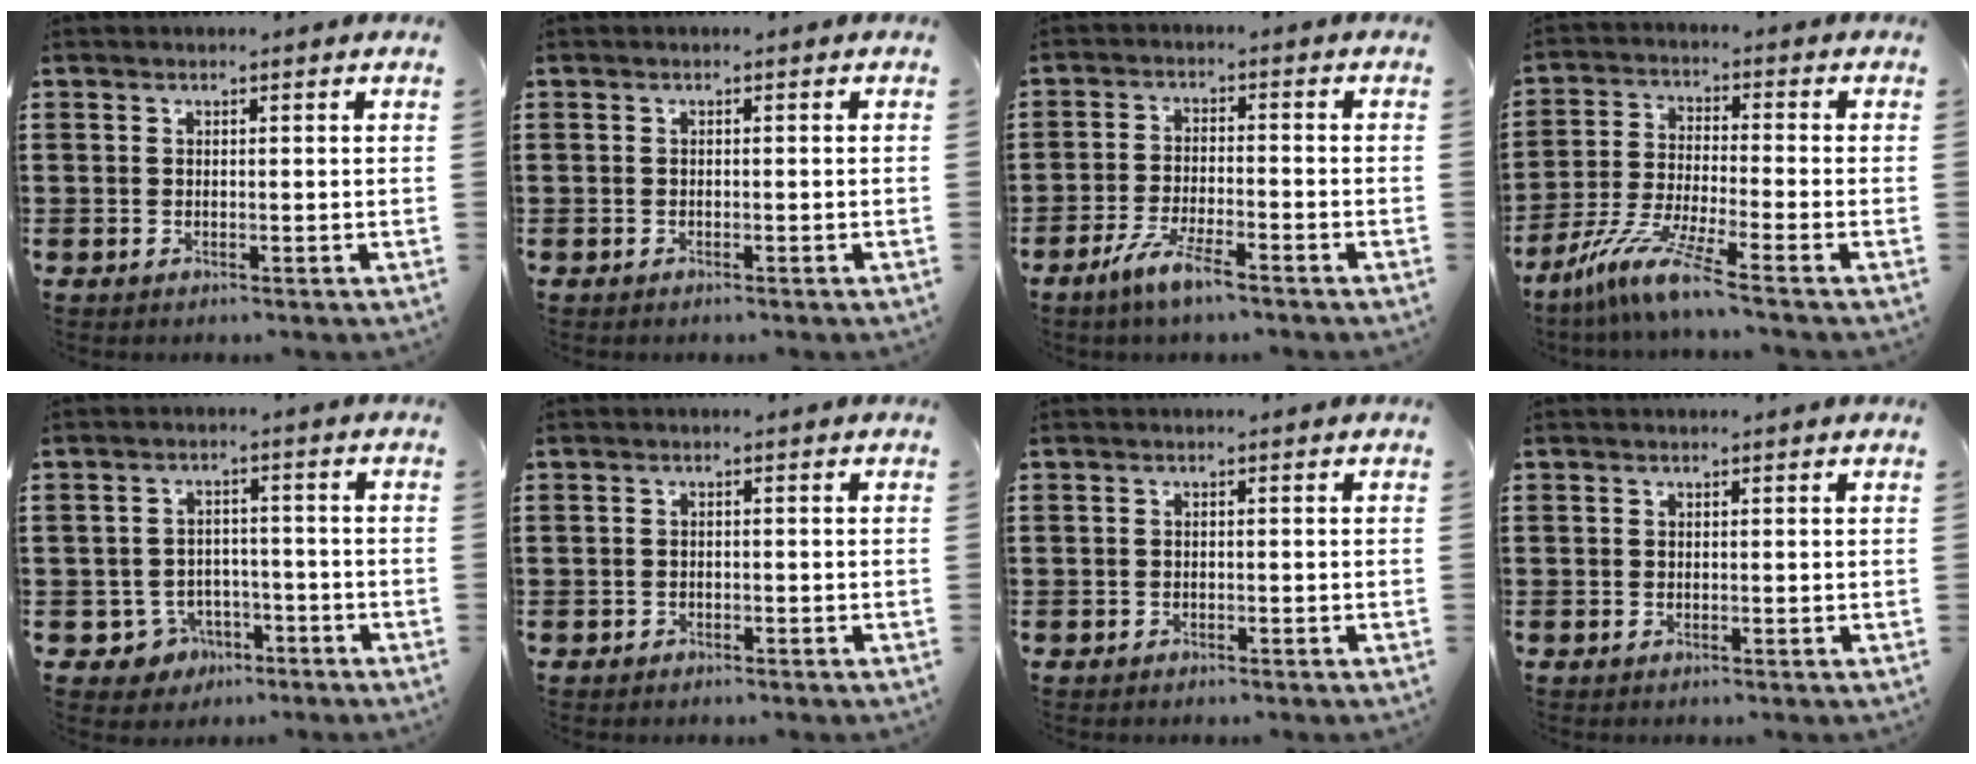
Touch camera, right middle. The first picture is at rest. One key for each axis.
{"total": 0.5, "fx": -0.4, "fy": 0.3, "fz": 0.0, "tx": -0.002, "ty": 0.002, "tz": -0.010}
{"total": 5.3, "fx": -4.0, "fy": 0.6, "fz": 3.4, "tx": -0.075, "ty": -0.005, "tz": -0.076}
{"total": 8.2, "fx": -6.4, "fy": -0.1, "fz": 5.1, "tx": -0.116, "ty": -0.015, "tz": -0.130}
{"total": 4.1, "fx": -2.8, "fy": 2.8, "fz": 0.8, "tx": -0.032, "ty": 0.007, "tz": -0.060}
{"total": 1.0, "fx": -0.8, "fy": 0.6, "fz": 0.0, "tx": -0.002, "ty": 0.003, "tz": -0.019}
{"total": 0.8, "fx": -0.6, "fy": 0.4, "fz": 0.0, "tx": -0.002, "ty": 0.003, "tz": -0.015}
{"total": 0.0}